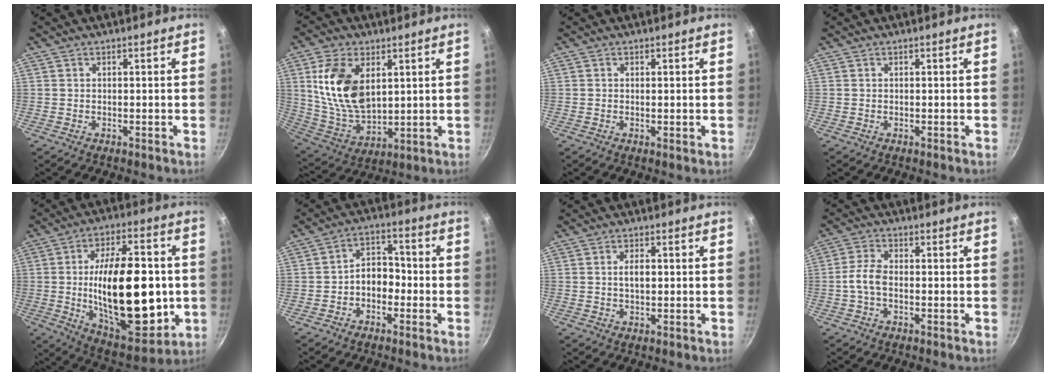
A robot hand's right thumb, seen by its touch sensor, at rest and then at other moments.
{"total": 15.2, "force": [4.2, 9.1, 11.4], "torque": [-0.199, -0.027, 0.093]}
{"total": 0.7, "force": [0.0, 0.2, 0.7], "torque": [-0.010, -0.002, -0.001]}
{"total": 0.0}
{"total": 28.1, "force": [-1.6, 13.7, 24.5], "torque": [-0.368, 0.000, -0.013]}
{"total": 6.0, "force": [-2.0, 4.2, 3.7], "torque": [-0.025, 0.033, -0.041]}
{"total": 2.8, "force": [0.2, 1.4, 2.3], "torque": [-0.033, 0.007, 0.004]}
{"total": 4.4, "force": [-1.0, 2.3, 3.7], "torque": [-0.081, 0.017, -0.028]}